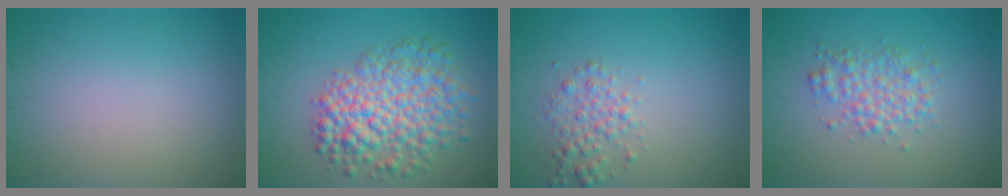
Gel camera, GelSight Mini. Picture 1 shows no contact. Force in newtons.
{"total": 7.5, "press": 7.5, "slide": 0.2}
{"total": 2.2, "press": 2.2, "slide": 0.0}
{"total": 2.7, "press": 2.7, "slide": 0.0}